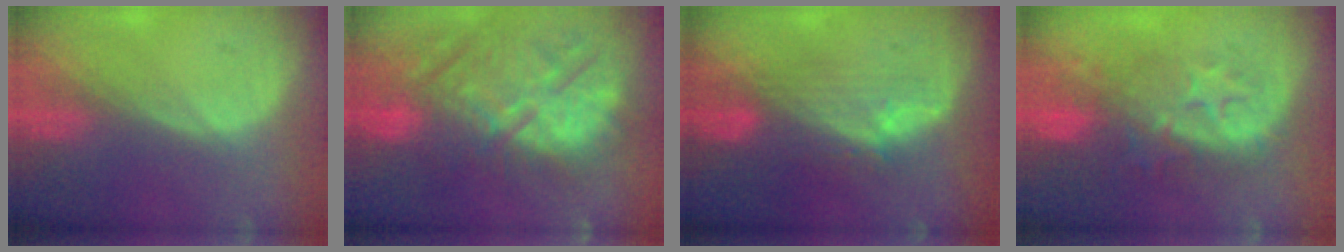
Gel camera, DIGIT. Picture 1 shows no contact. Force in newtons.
{"total": 13.9, "press": 12.6, "slide": 5.9}
{"total": 5.5, "press": 5.4, "slide": 0.7}
{"total": 8.9, "press": 8.5, "slide": 2.7}